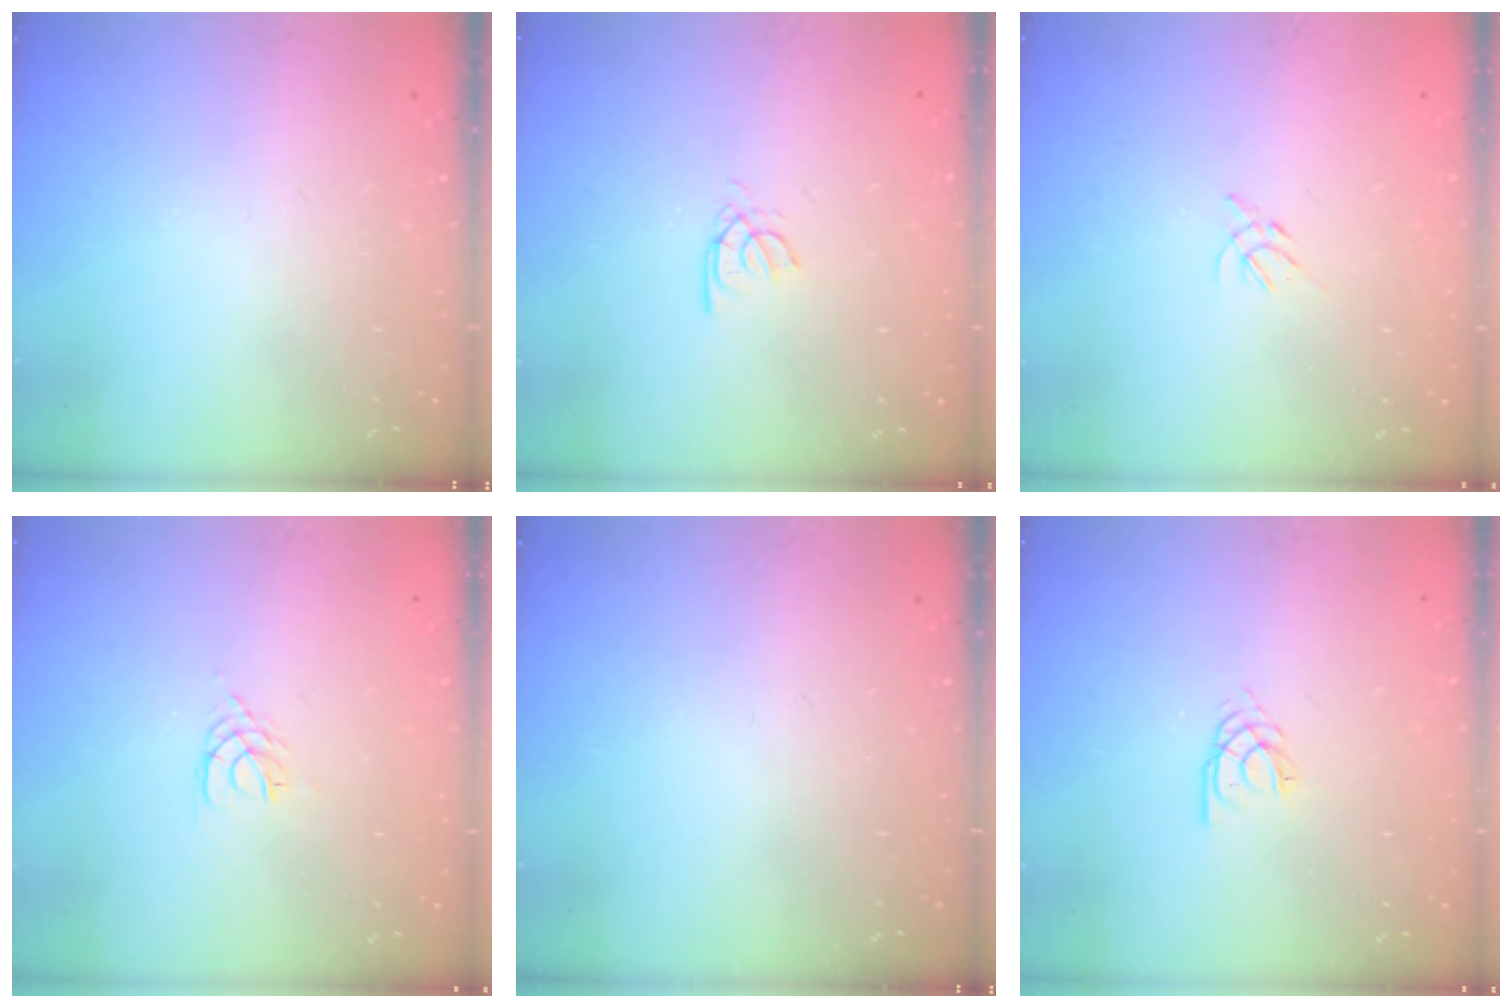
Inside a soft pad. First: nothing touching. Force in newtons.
{"total": 2.6, "press": 2.6, "slide": 0.3}
{"total": 2.3, "press": 2.2, "slide": 0.6}
{"total": 2.4, "press": 2.3, "slide": 0.4}
{"total": 0.0}
{"total": 2.3, "press": 2.3, "slide": 0.2}